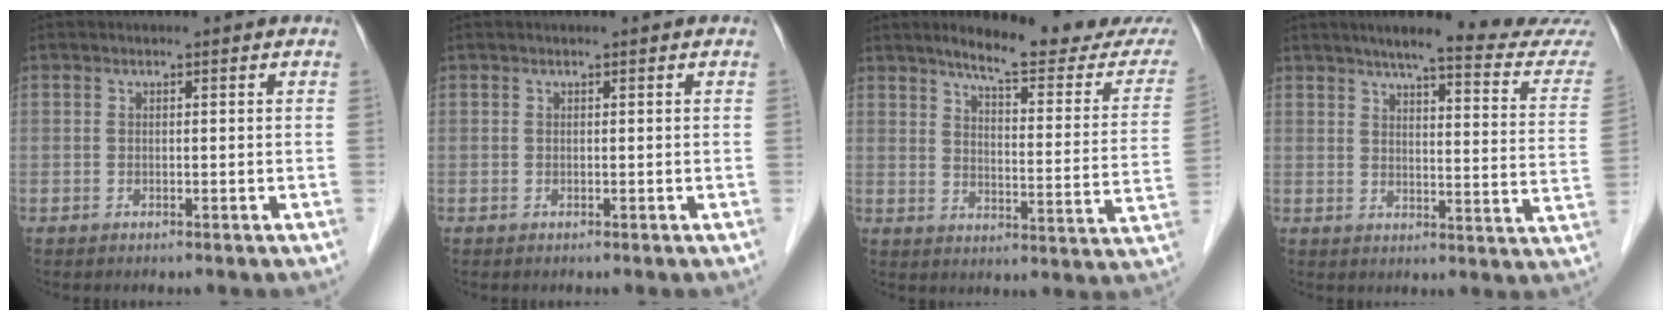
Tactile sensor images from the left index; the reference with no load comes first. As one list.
[{"total": 0.0}, {"total": 18.0, "force": [16.1, 1.9, 7.8], "torque": [-0.092, -0.050, 0.194]}, {"total": 19.4, "force": [17.8, 0.2, 7.9], "torque": [-0.098, -0.062, 0.204]}]